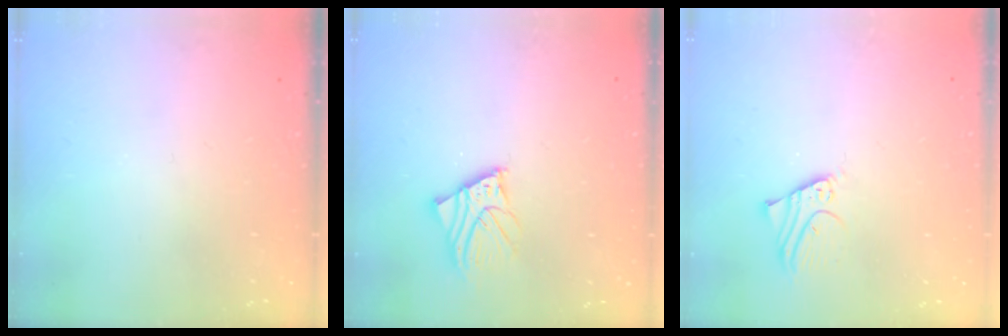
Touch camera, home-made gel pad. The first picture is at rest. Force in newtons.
{"total": 6.6, "press": 6.6, "slide": 0.7}
{"total": 2.7, "press": 2.7, "slide": 0.2}